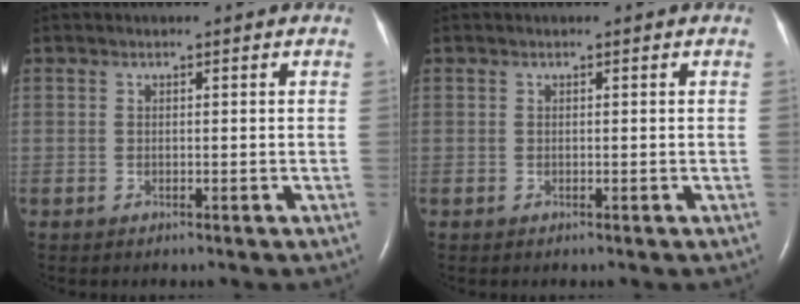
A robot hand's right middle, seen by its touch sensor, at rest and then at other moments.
{"total": 0.0}